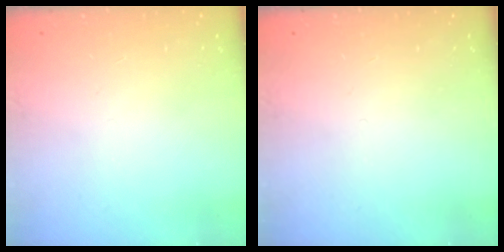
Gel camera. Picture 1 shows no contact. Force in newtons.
{"total": 0.0}